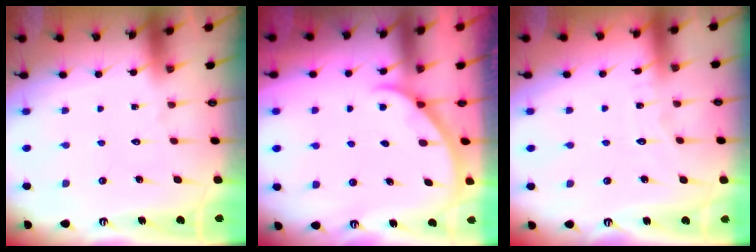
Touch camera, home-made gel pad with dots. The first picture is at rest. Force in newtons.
{"total": 1.5, "press": 1.5, "slide": 0.2}
{"total": 3.8, "press": 3.8, "slide": 0.3}